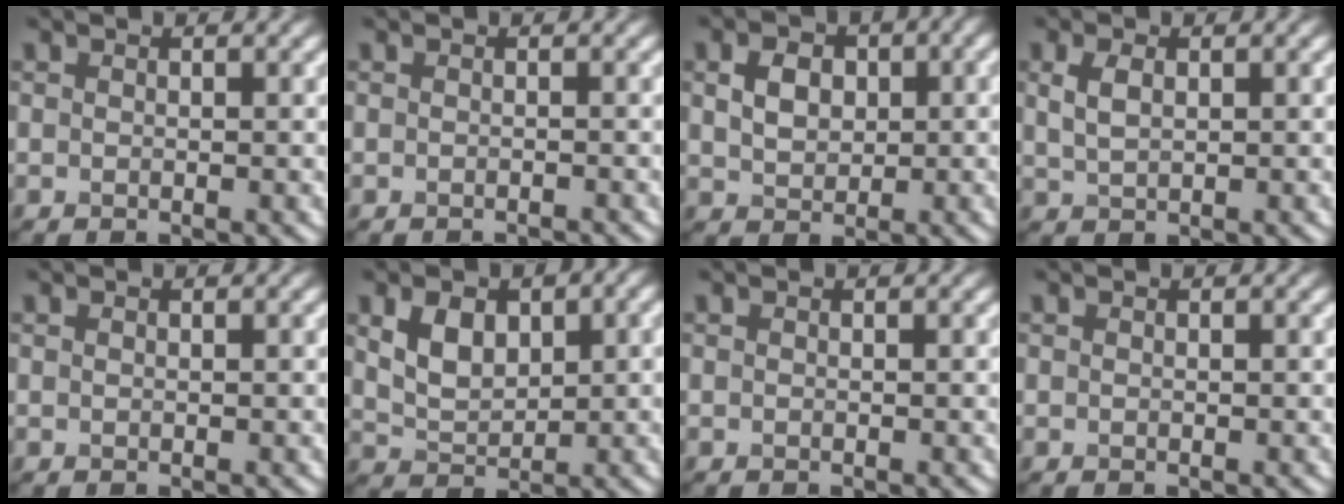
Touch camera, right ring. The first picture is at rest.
{"total": 1.2, "force": [-1.2, 0.1, 0.2], "torque": [0.004, -0.001, -0.018]}
{"total": 3.5, "force": [0.7, 2.5, 2.3], "torque": [-0.042, 0.002, 0.012]}
{"total": 2.0, "force": [0.6, 1.1, 1.5], "torque": [-0.035, -0.001, 0.016]}
{"total": 0.0}
{"total": 4.3, "force": [1.4, 2.7, 3.1], "torque": [-0.059, 0.000, 0.030]}
{"total": 0.0}
{"total": 0.0}